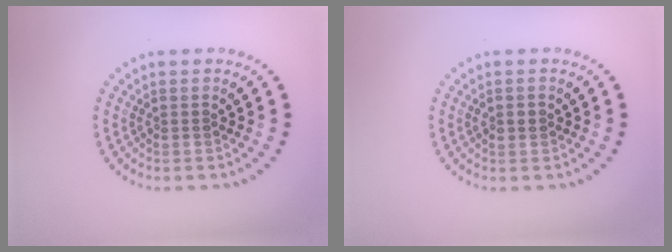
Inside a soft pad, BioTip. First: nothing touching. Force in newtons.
{"total": 1.5, "press": 1.5, "slide": 0.2}